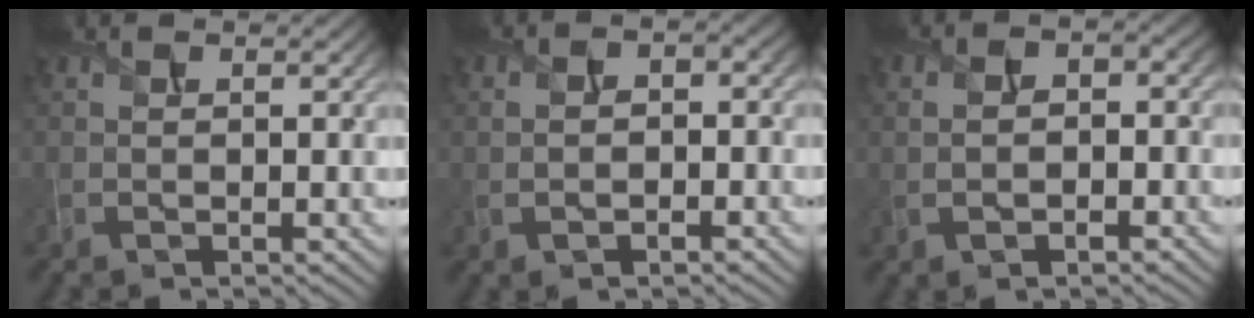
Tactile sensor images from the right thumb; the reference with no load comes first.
{"total": 3.7, "force": [-0.7, 2.5, 2.6], "torque": [-0.034, -0.002, -0.018]}
{"total": 4.3, "force": [-0.8, 2.8, 3.2], "torque": [-0.042, -0.002, -0.020]}